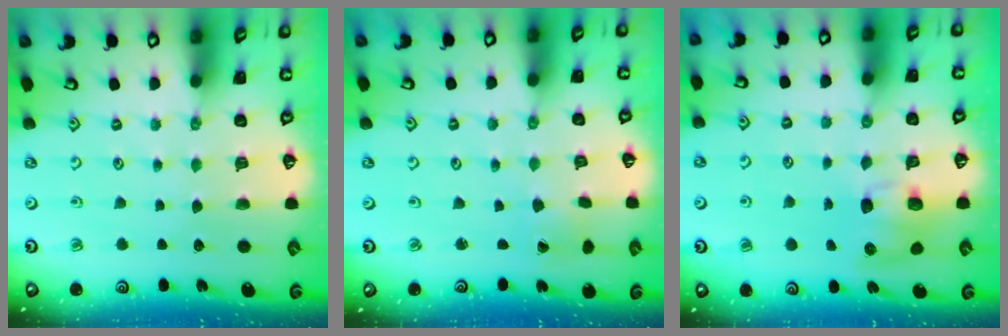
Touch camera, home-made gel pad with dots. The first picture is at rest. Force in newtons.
{"total": 0.7, "press": 0.7, "slide": 0.1}
{"total": 8.8, "press": 8.7, "slide": 1.2}